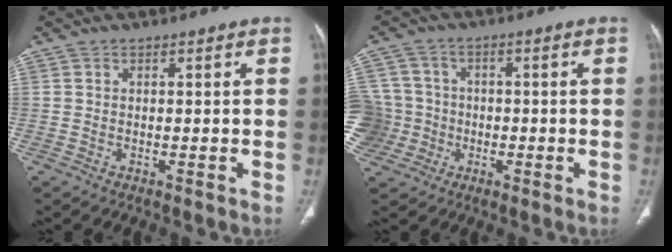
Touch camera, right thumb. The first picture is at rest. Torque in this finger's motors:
{"motor_torque": [-0.10, -0.02, 0.01, 0.32, 0.00]}